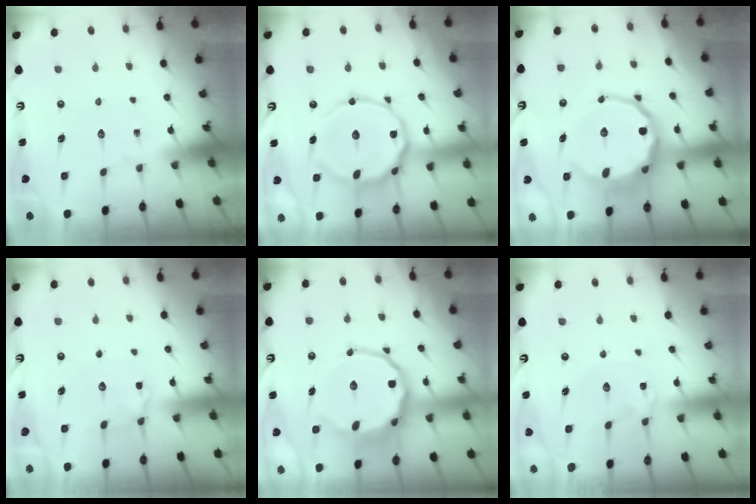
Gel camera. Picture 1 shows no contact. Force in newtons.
{"total": 18.5, "press": 18.4, "slide": 1.4}
{"total": 12.9, "press": 12.4, "slide": 3.4}
{"total": 4.1, "press": 4.1, "slide": 0.9}
{"total": 13.0, "press": 12.5, "slide": 3.5}
{"total": 1.2, "press": 1.1, "slide": 0.3}